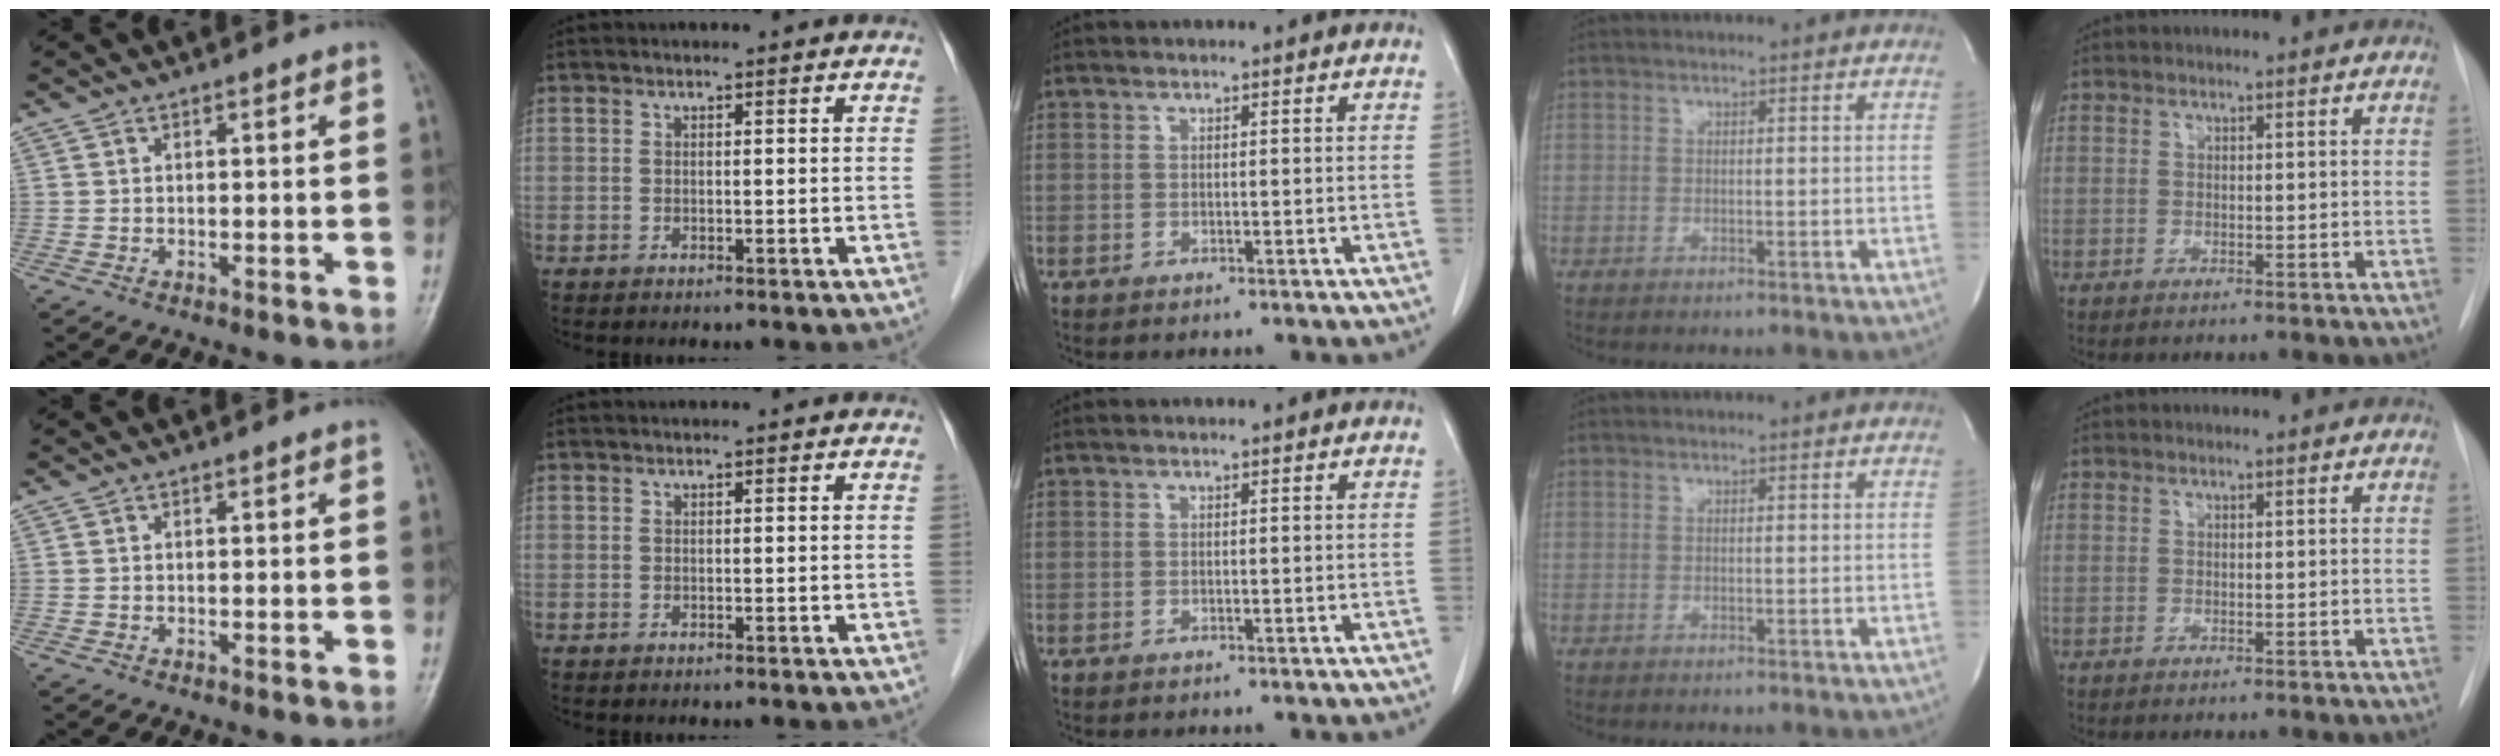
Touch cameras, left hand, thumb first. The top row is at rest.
{}